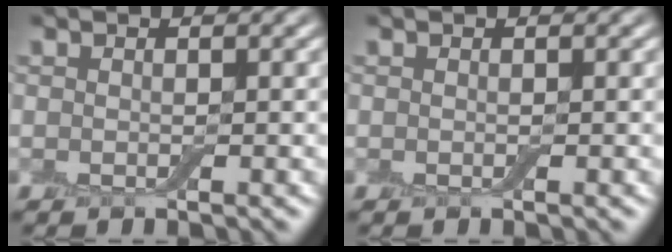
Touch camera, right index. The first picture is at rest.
{"total": 0.0}